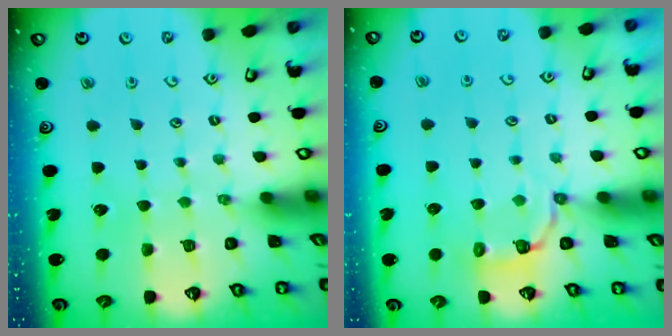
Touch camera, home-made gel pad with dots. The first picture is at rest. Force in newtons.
{"total": 3.8, "press": 2.5, "slide": 2.9}